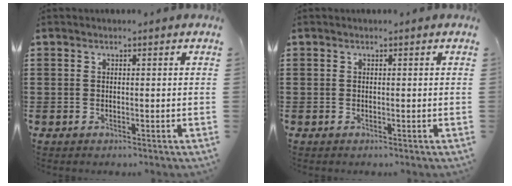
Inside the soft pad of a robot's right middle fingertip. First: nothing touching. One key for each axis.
{"total": 0.0}